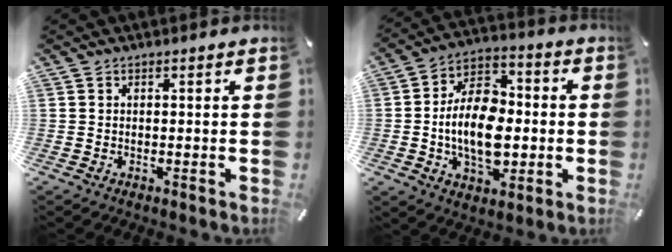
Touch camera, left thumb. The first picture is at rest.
{"total": 15.9, "force": [-2.2, 10.4, 11.9], "torque": [-0.229, 0.006, -0.042]}